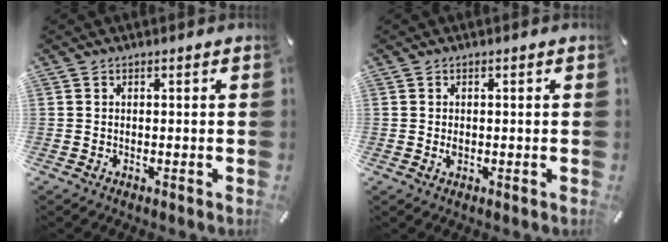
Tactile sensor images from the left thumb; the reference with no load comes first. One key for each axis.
{"total": 1.1, "fx": -0.1, "fy": 0.8, "fz": 0.8, "tx": -0.016, "ty": 0.003, "tz": -0.002}